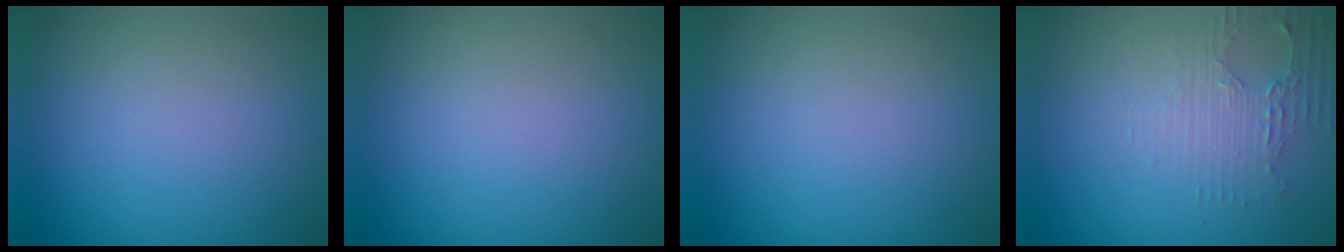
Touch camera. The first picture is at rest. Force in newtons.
{"total": 0.0}
{"total": 0.0}
{"total": 2.4, "press": 2.3, "slide": 0.9}